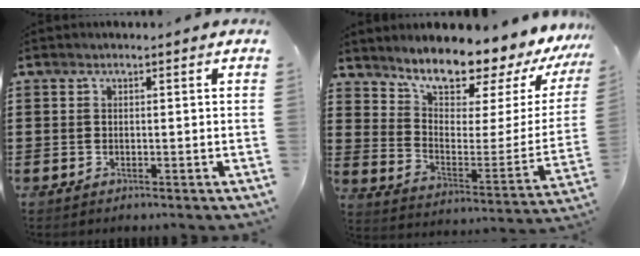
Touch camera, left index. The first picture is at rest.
{"total": 9.1, "force": [8.6, 1.8, 2.3], "torque": [-0.062, -0.086, 0.144]}